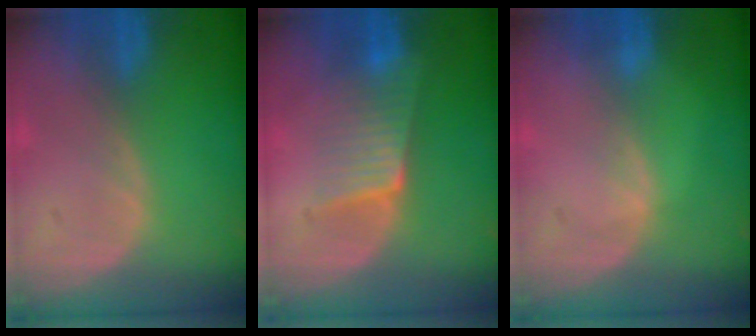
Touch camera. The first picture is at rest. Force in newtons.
{"total": 6.4, "press": 5.8, "slide": 2.9}
{"total": 0.6, "press": 0.5, "slide": 0.2}